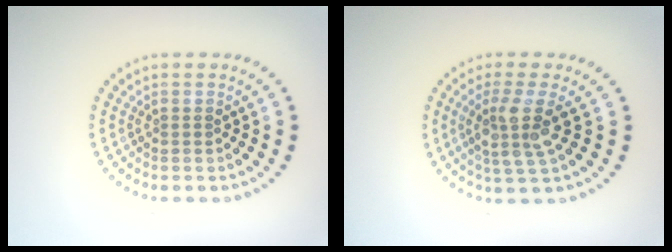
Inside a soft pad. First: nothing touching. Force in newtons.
{"total": 3.6, "press": 3.0, "slide": 2.0}